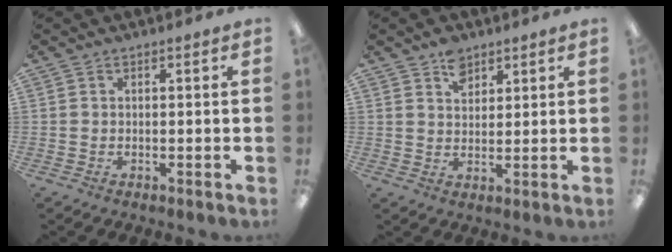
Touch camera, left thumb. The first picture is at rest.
{"total": 5.3, "force": [3.6, 3.2, 2.1], "torque": [-0.028, -0.010, 0.063]}